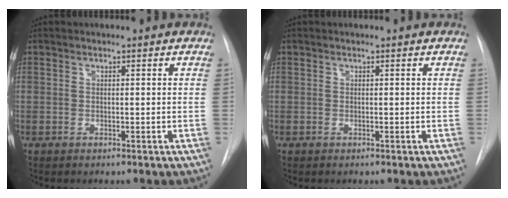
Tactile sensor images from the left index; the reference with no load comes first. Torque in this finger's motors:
{"motor_torque": [-0.10, 0.10, -0.03, 0.00]}